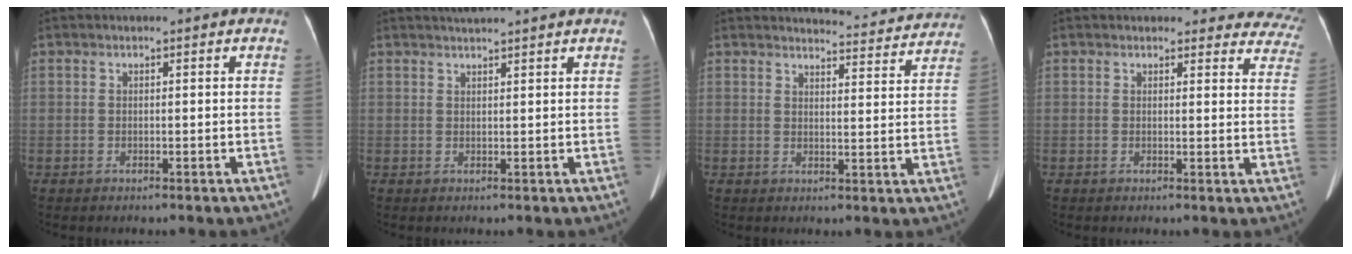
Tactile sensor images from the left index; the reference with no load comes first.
{"total": 3.5, "force": [3.2, -0.7, 1.2], "torque": [-0.015, 0.021, 0.049]}
{"total": 12.2, "force": [12.0, 1.5, 1.6], "torque": [-0.002, -0.025, 0.121]}
{"total": 14.4, "force": [13.5, 4.6, 1.8], "torque": [0.033, -0.047, 0.107]}